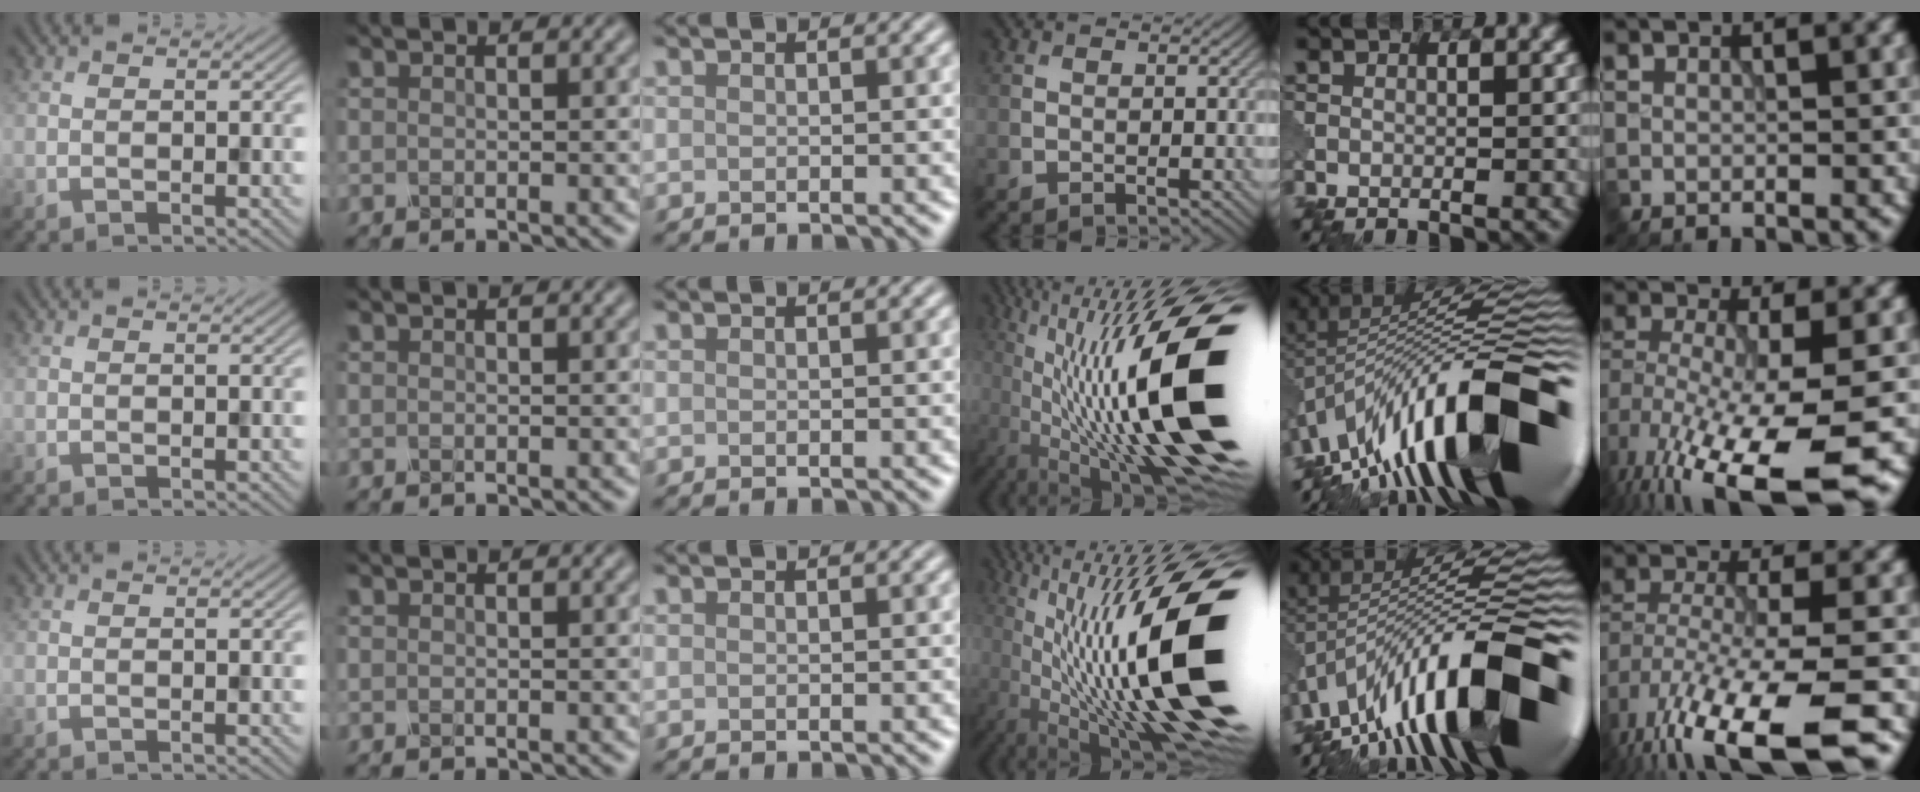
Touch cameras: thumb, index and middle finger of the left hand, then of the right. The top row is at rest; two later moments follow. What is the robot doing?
{"motion": "shake", "object": "plastic piggy bank"}